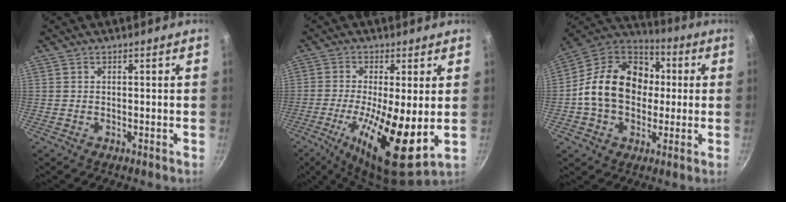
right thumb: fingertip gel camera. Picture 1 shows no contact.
{"total": 15.0, "force": [-1.9, 4.3, 14.3], "torque": [-0.253, -0.020, -0.031]}
{"total": 19.8, "force": [0.5, 15.1, 12.8], "torque": [-0.186, 0.037, -0.004]}